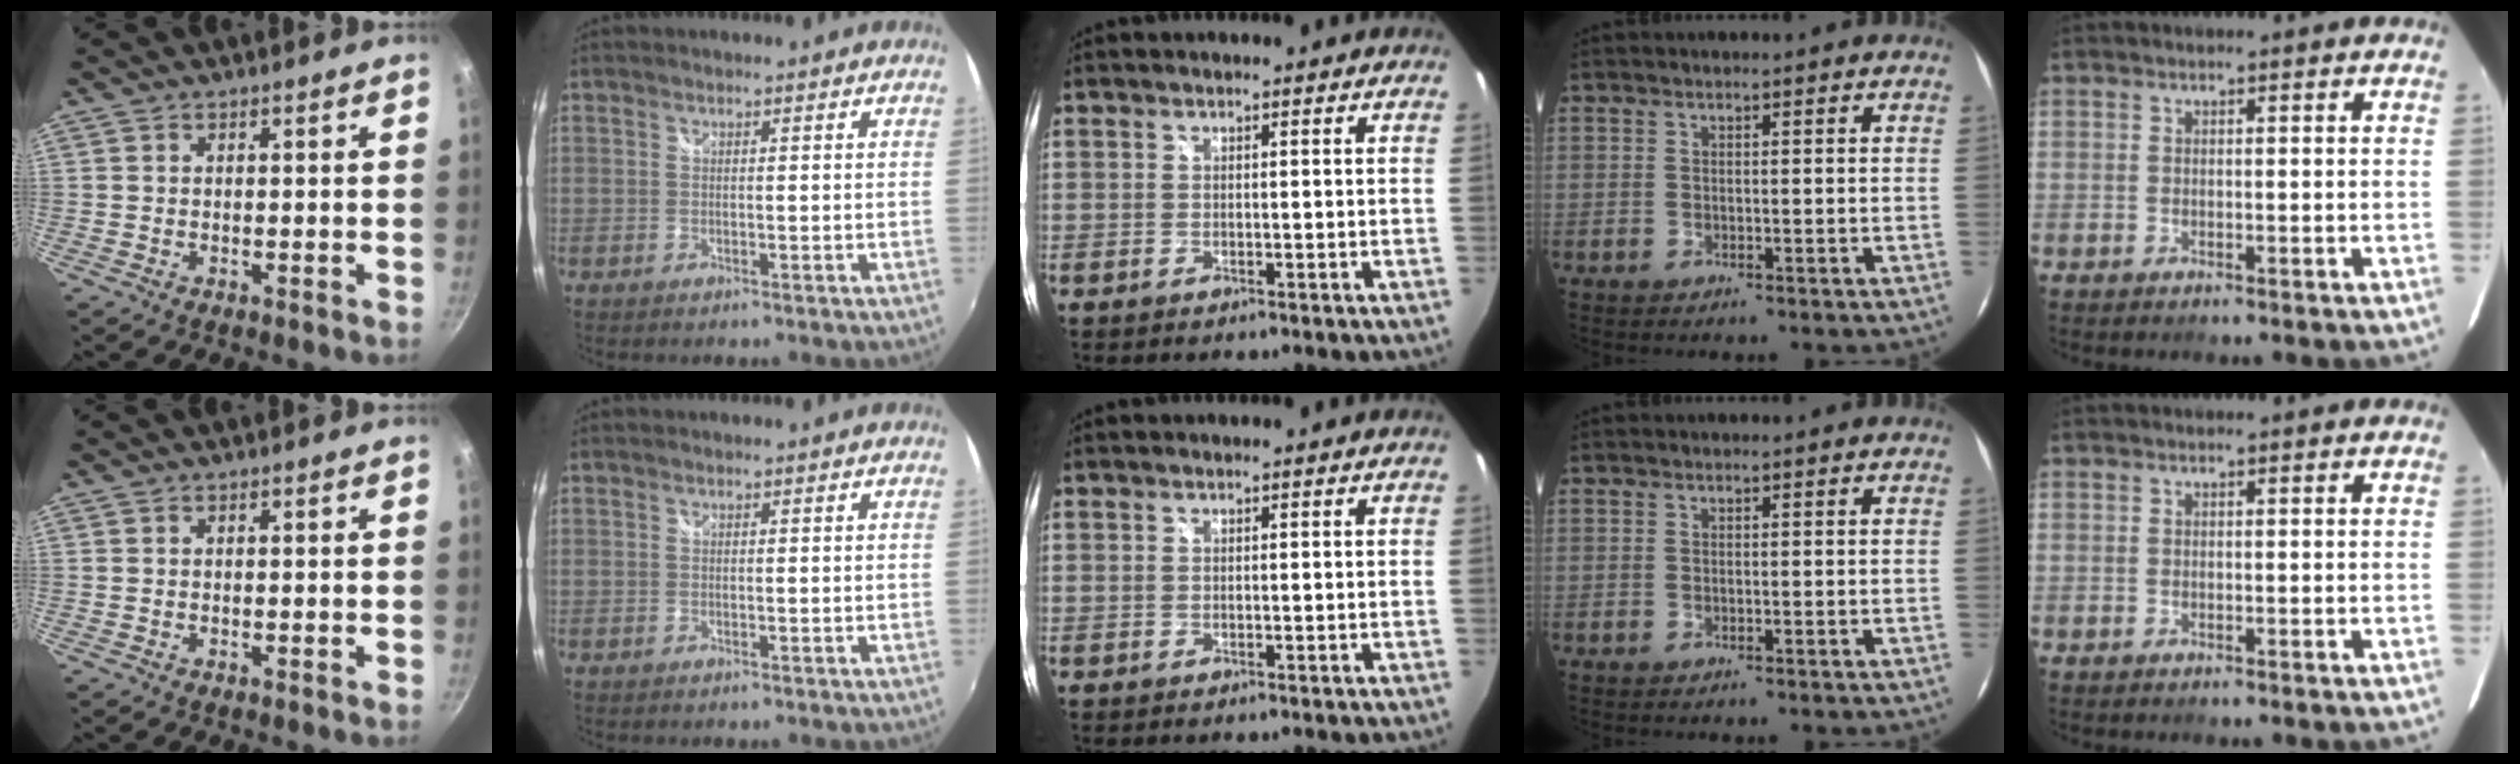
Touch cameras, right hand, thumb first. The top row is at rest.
{}